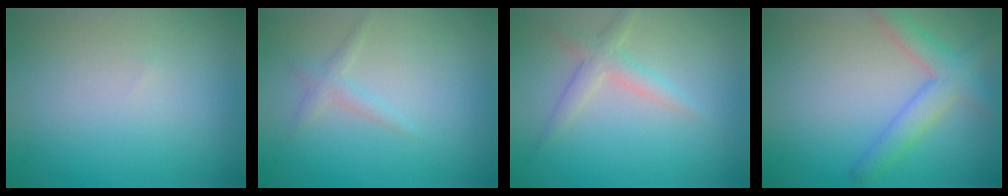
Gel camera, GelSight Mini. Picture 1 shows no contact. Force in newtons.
{"total": 1.3, "press": 1.3, "slide": 0.1}
{"total": 2.2, "press": 2.2, "slide": 0.0}
{"total": 3.6, "press": 3.6, "slide": 0.2}